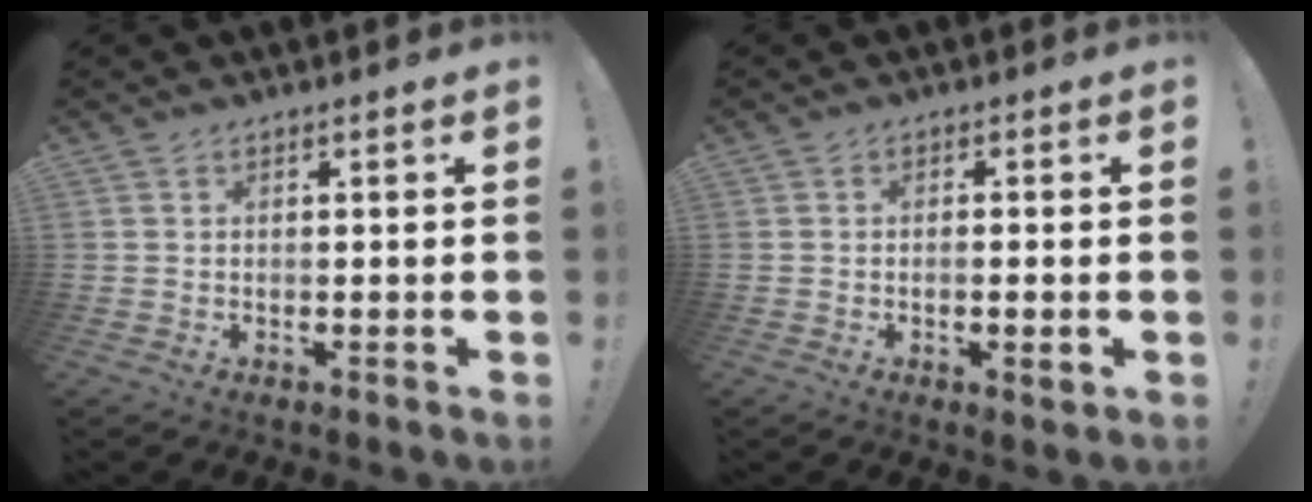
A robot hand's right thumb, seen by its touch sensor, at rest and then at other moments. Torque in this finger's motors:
{"motor_torque": [0.04, -0.06, 0.02, 0.12, -0.08]}